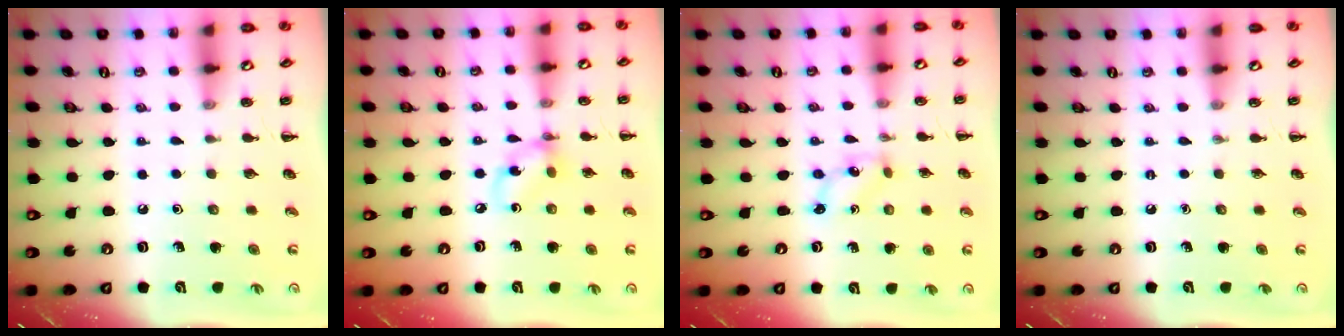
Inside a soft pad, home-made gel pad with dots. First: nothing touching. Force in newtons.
{"total": 6.2, "press": 6.1, "slide": 0.8}
{"total": 1.4, "press": 1.4, "slide": 0.3}
{"total": 0.0}